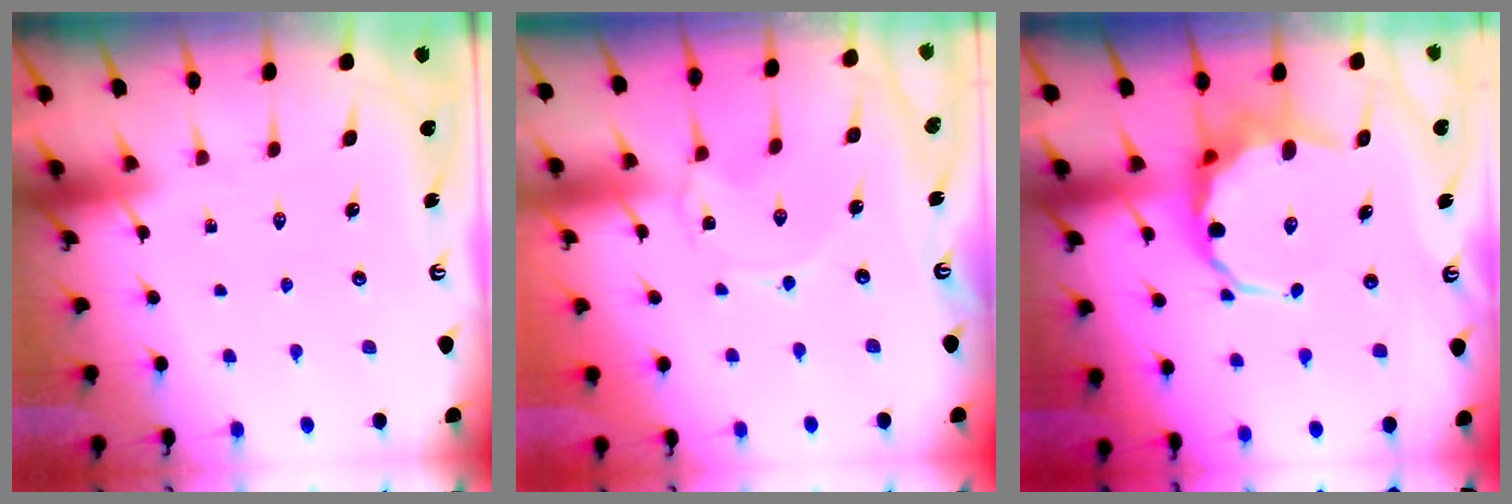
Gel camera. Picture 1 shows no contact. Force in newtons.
{"total": 0.0}
{"total": 9.3, "press": 9.0, "slide": 2.4}